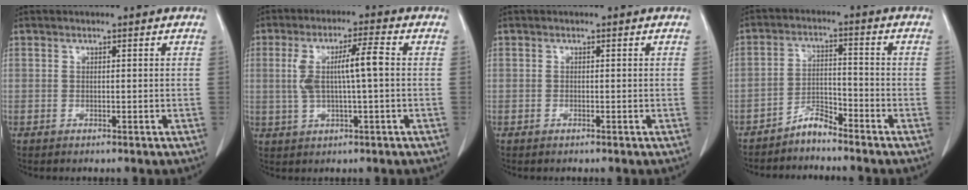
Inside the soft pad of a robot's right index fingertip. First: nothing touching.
{"total": 7.4, "force": [0.5, 1.1, 7.3], "torque": [-0.144, 0.019, 0.011]}
{"total": 0.0}
{"total": 3.7, "force": [-3.5, 0.7, 1.0], "torque": [-0.013, -0.005, -0.068]}